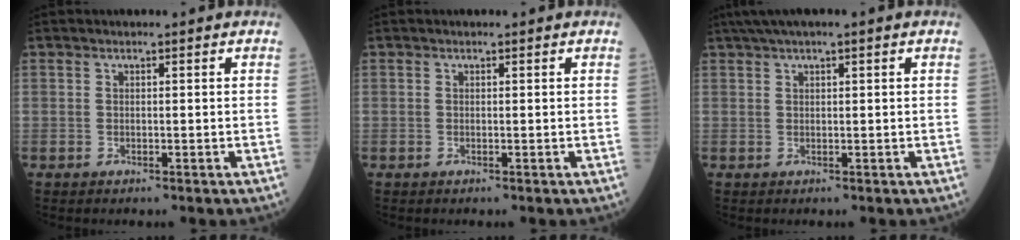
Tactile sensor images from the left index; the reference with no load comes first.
{"total": 0.0}
{"total": 4.2, "force": [2.6, 0.0, 3.2], "torque": [-0.063, 0.028, 0.048]}